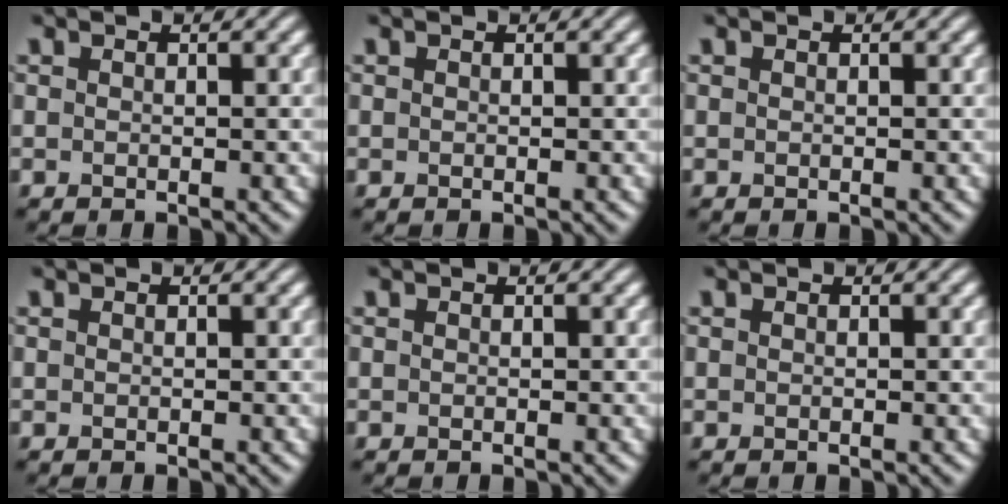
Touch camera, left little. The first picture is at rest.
{"total": 0.0}
{"total": 0.0}
{"total": 0.0}
{"total": 0.0}
{"total": 0.0}